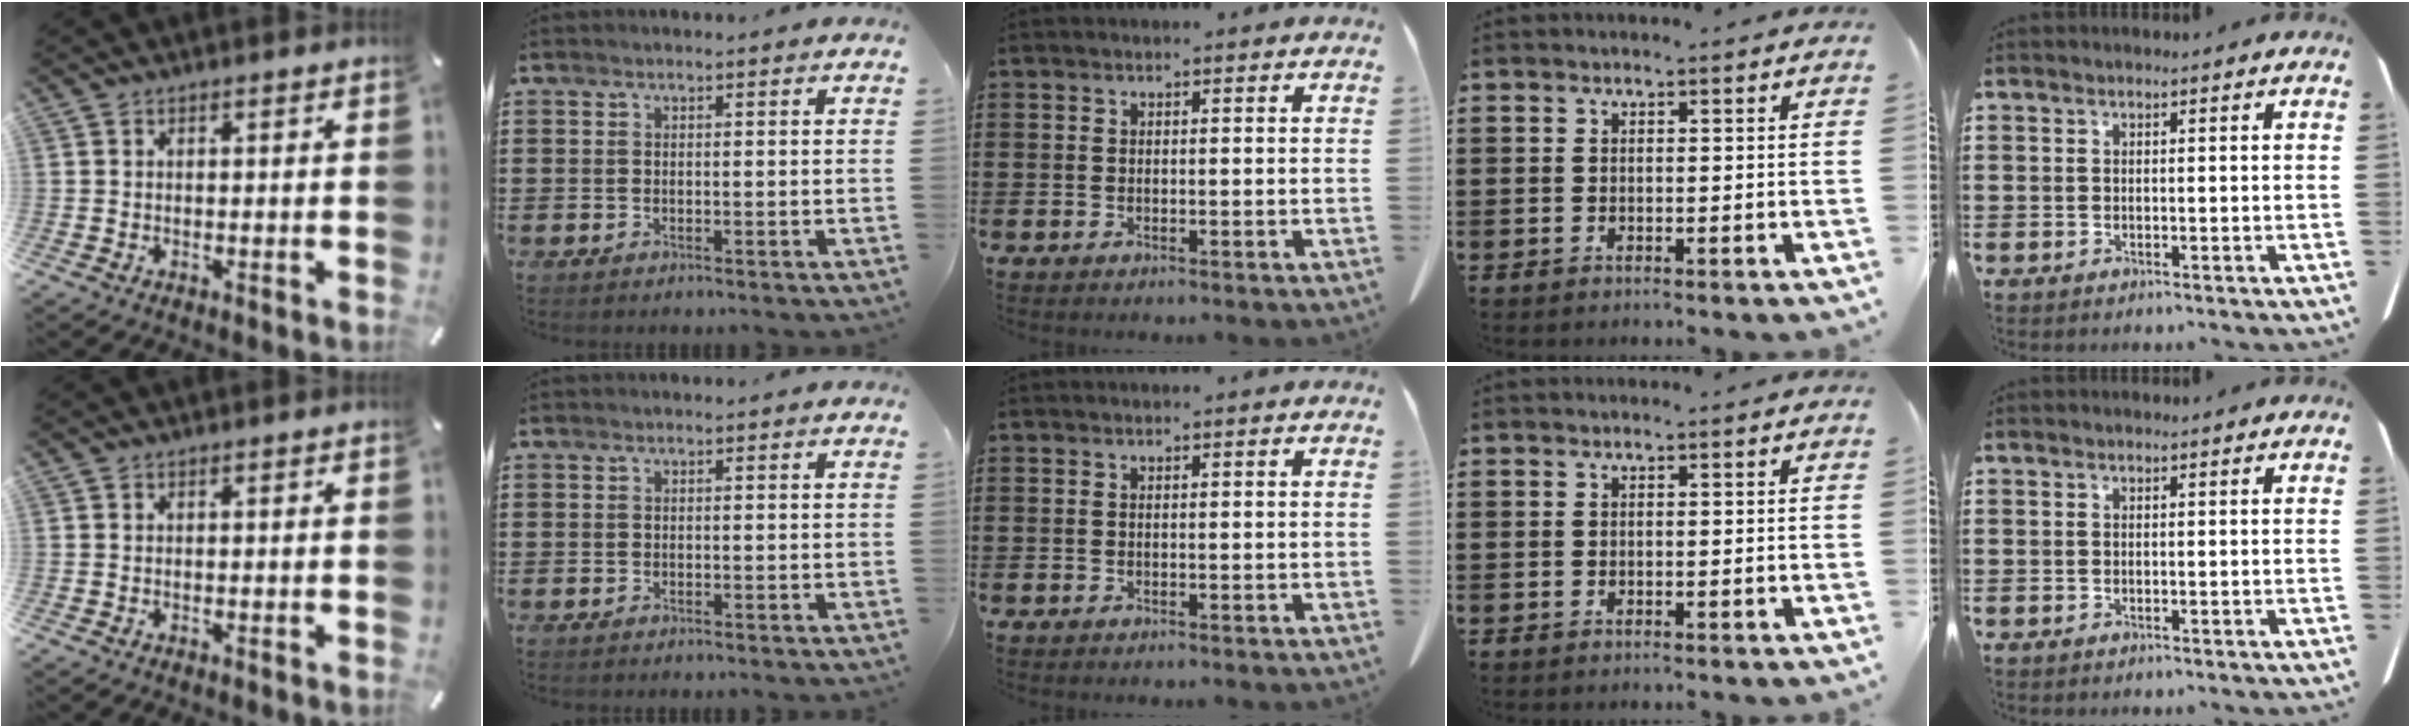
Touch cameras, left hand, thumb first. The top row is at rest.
{}